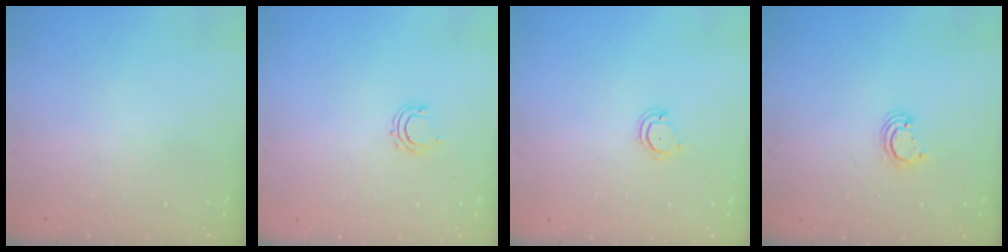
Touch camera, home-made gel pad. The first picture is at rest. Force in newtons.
{"total": 5.3, "press": 5.2, "slide": 1.1}
{"total": 3.7, "press": 3.7, "slide": 0.4}
{"total": 2.8, "press": 2.8, "slide": 0.2}